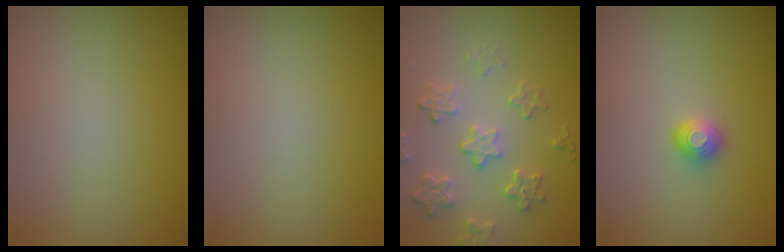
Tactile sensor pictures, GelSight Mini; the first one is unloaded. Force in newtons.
{"total": 0.0}
{"total": 3.1, "press": 3.0, "slide": 1.0}
{"total": 1.2, "press": 1.2, "slide": 0.2}